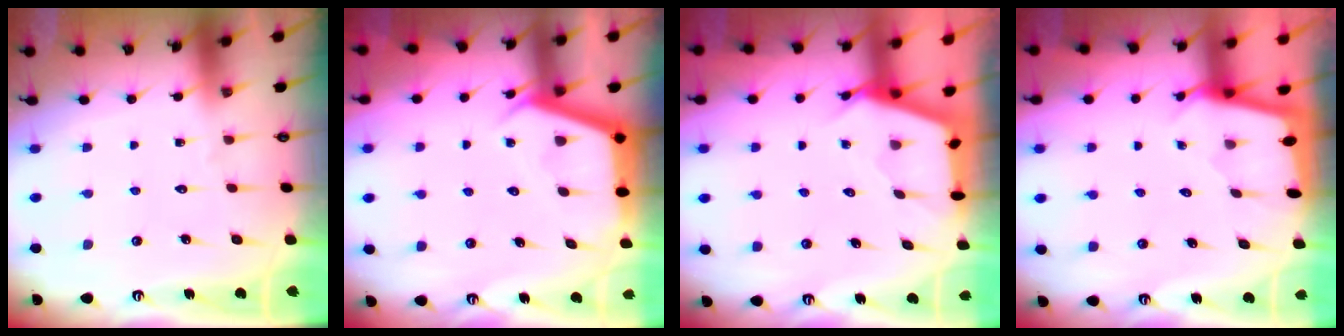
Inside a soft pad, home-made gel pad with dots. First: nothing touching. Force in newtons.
{"total": 4.5, "press": 4.5, "slide": 0.2}
{"total": 2.5, "press": 2.5, "slide": 0.3}
{"total": 1.8, "press": 1.8, "slide": 0.3}